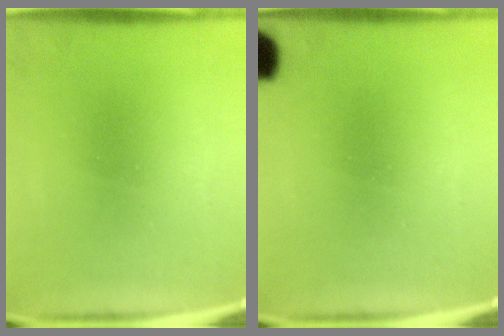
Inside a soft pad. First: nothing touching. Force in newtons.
{"total": 7.2}